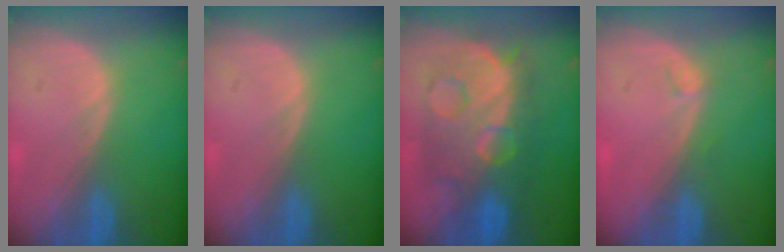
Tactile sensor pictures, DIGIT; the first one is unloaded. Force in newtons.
{"total": 0.0}
{"total": 11.9, "press": 11.9, "slide": 1.2}
{"total": 1.0, "press": 0.9, "slide": 0.3}